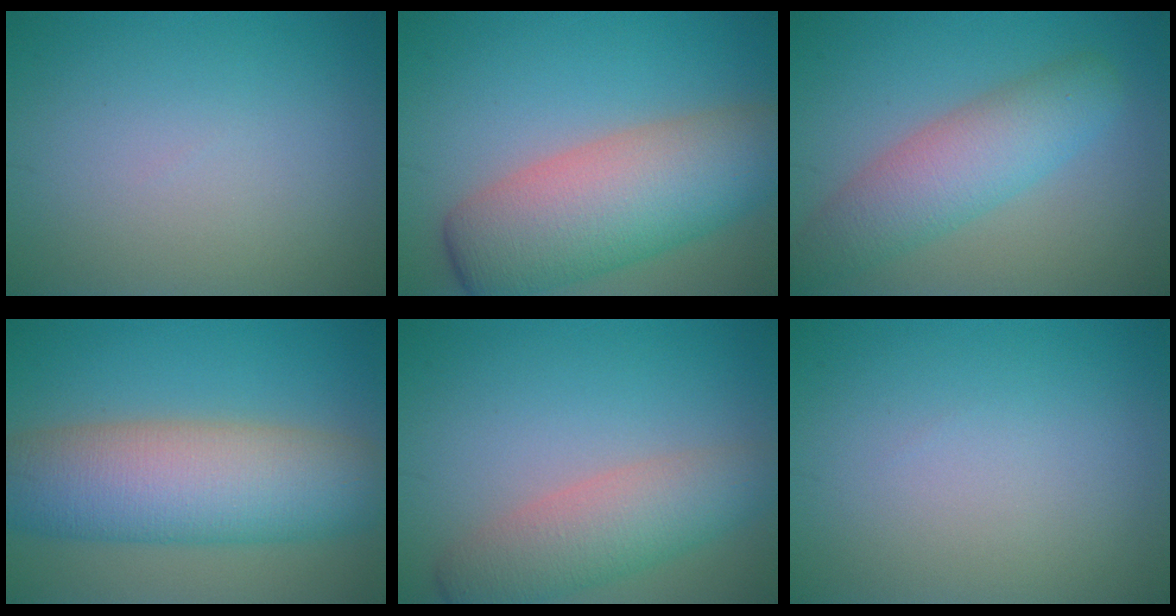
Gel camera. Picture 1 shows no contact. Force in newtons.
{"total": 9.9, "press": 9.9, "slide": 0.5}
{"total": 5.6, "press": 5.6, "slide": 0.3}
{"total": 10.8, "press": 10.8, "slide": 0.5}
{"total": 5.2, "press": 5.2, "slide": 0.2}
{"total": 0.0}